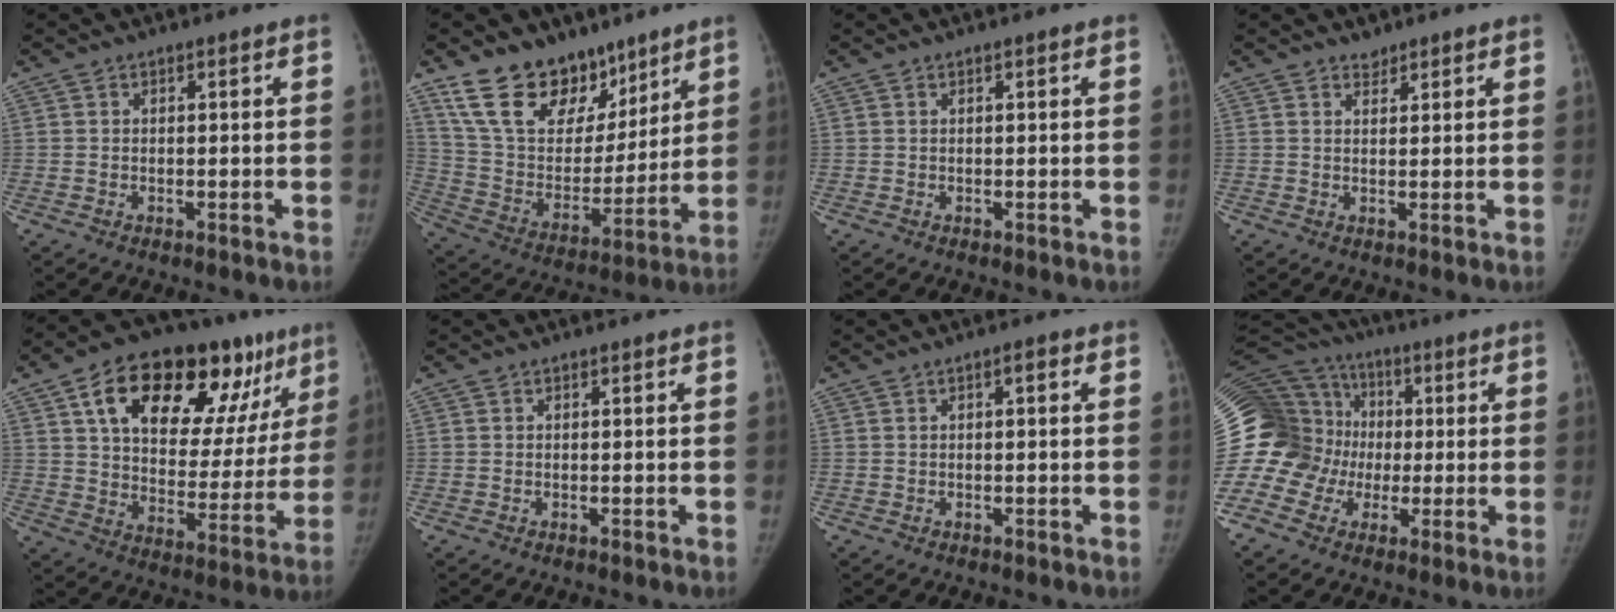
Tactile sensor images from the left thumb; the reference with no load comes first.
{"total": 19.7, "force": [13.9, 11.5, 7.9], "torque": [-0.081, -0.071, 0.256]}
{"total": 0.0}
{"total": 1.6, "force": [1.4, 0.9, 0.1], "torque": [0.014, -0.010, 0.018]}
{"total": 28.4, "force": [14.7, 13.9, 19.9], "torque": [-0.251, 0.000, 0.227]}
{"total": 0.0}
{"total": 1.4, "force": [0.4, 0.4, 1.3], "torque": [-0.021, 0.003, 0.003]}
{"total": 26.0, "force": [-1.8, 23.0, 12.1], "torque": [-0.300, 0.079, -0.037]}